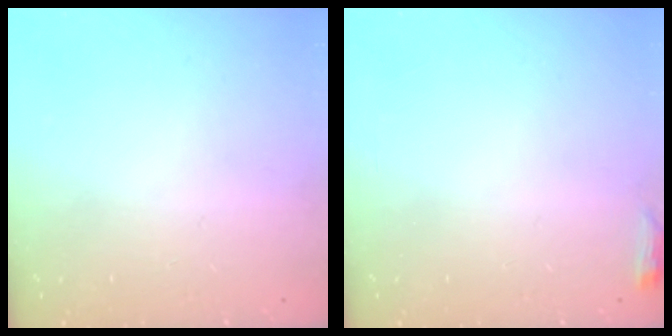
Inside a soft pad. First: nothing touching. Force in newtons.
{"total": 4.7, "press": 4.6, "slide": 0.8}